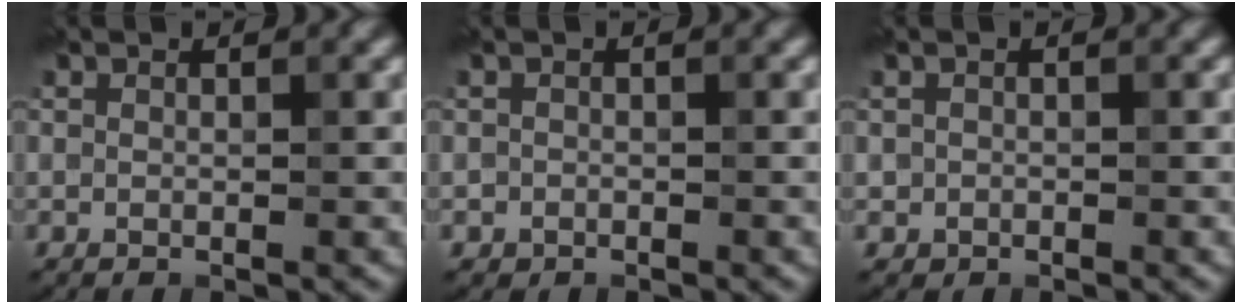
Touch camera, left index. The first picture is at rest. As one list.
[{"total": 0.7, "force": [-0.4, 0.6, -0.1], "torque": [0.007, -0.003, -0.007]}, {"total": 0.8, "force": [-0.2, 0.8, -0.1], "torque": [0.012, -0.004, -0.006]}]